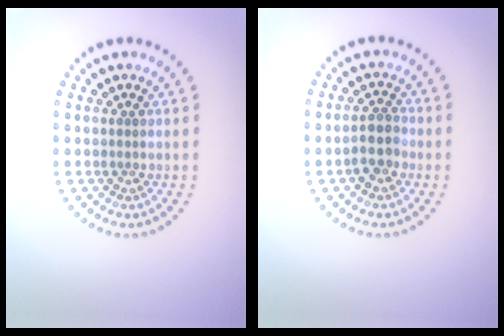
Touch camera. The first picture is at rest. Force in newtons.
{"total": 2.4, "press": 2.2, "slide": 1.0}